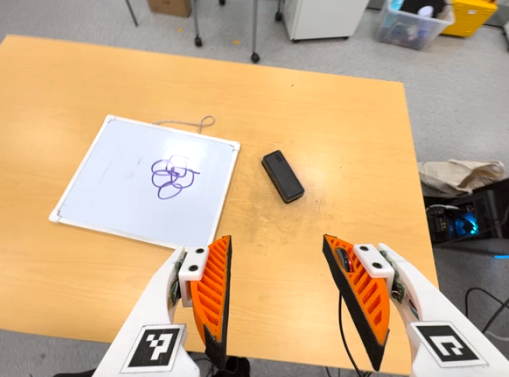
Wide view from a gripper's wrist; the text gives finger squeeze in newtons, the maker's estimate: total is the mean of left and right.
{"total": 0.0}